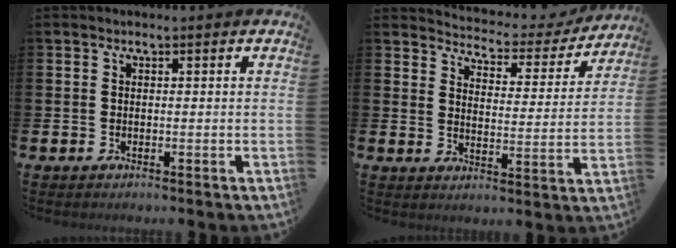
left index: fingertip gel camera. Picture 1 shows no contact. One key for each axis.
{"total": 4.1, "fx": 3.9, "fy": 1.1, "fz": 0.4, "tx": -0.030, "ty": -0.038, "tz": 0.058}